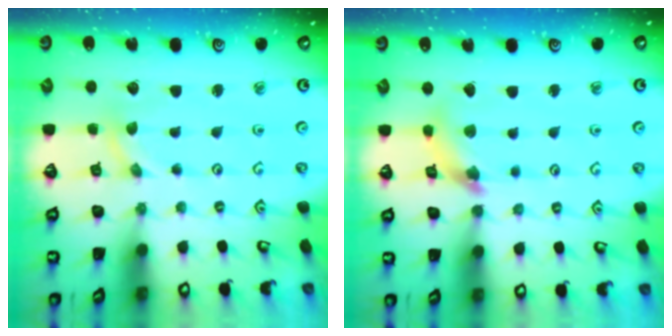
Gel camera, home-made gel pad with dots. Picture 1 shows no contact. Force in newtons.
{"total": 7.1, "press": 7.1, "slide": 0.7}